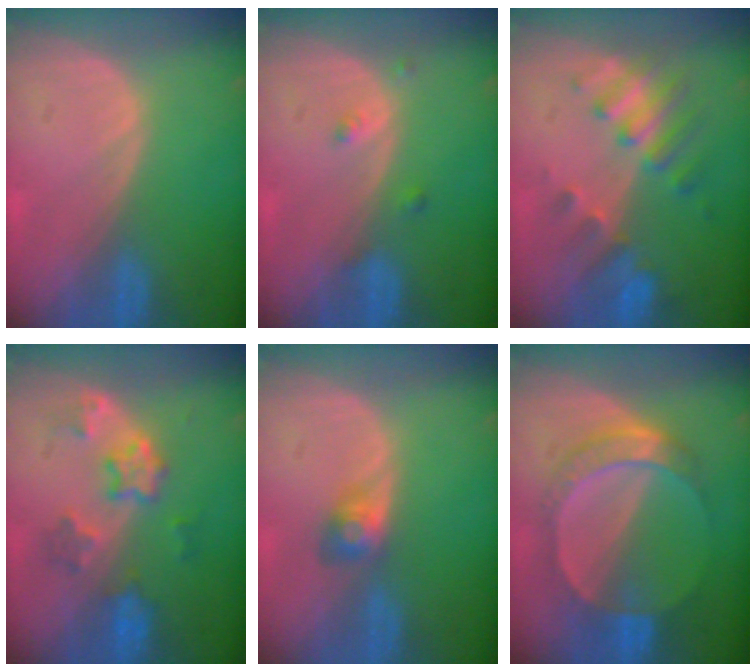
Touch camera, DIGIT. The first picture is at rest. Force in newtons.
{"total": 1.6, "press": 1.5, "slide": 0.1}
{"total": 7.8, "press": 6.9, "slide": 3.7}
{"total": 5.7, "press": 5.7, "slide": 0.4}
{"total": 2.9, "press": 2.7, "slide": 1.0}
{"total": 6.8, "press": 6.8, "slide": 0.3}